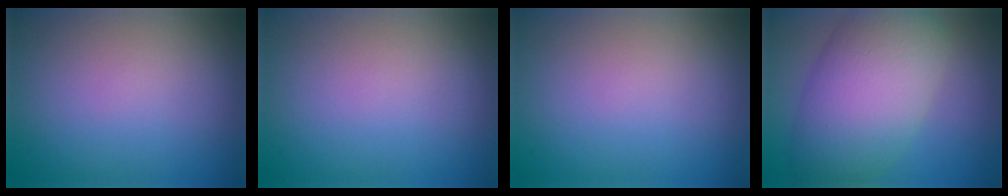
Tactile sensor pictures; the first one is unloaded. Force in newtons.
{"total": 0.0}
{"total": 0.0}
{"total": 9.4, "press": 9.4, "slide": 0.5}